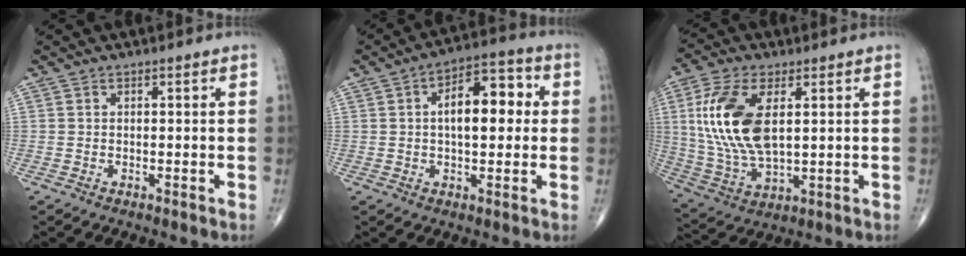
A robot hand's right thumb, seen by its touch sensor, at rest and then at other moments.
{"total": 11.4, "force": [1.4, 5.8, 9.8], "torque": [-0.124, 0.025, 0.013]}
{"total": 16.0, "force": [3.2, 7.9, 13.5], "torque": [-0.284, -0.009, 0.069]}